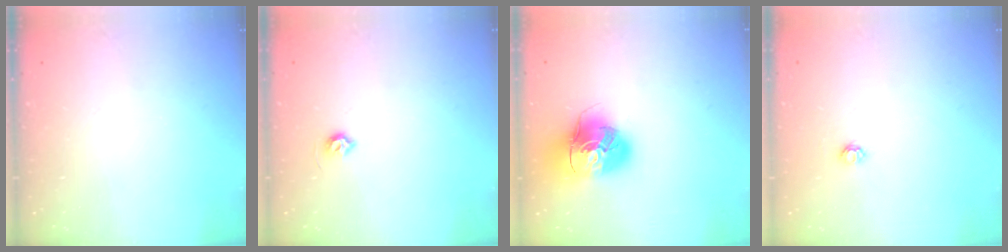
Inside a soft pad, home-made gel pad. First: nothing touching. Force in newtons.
{"total": 4.5, "press": 4.5, "slide": 0.7}
{"total": 16.4, "press": 16.2, "slide": 2.5}
{"total": 3.8, "press": 3.8, "slide": 0.6}